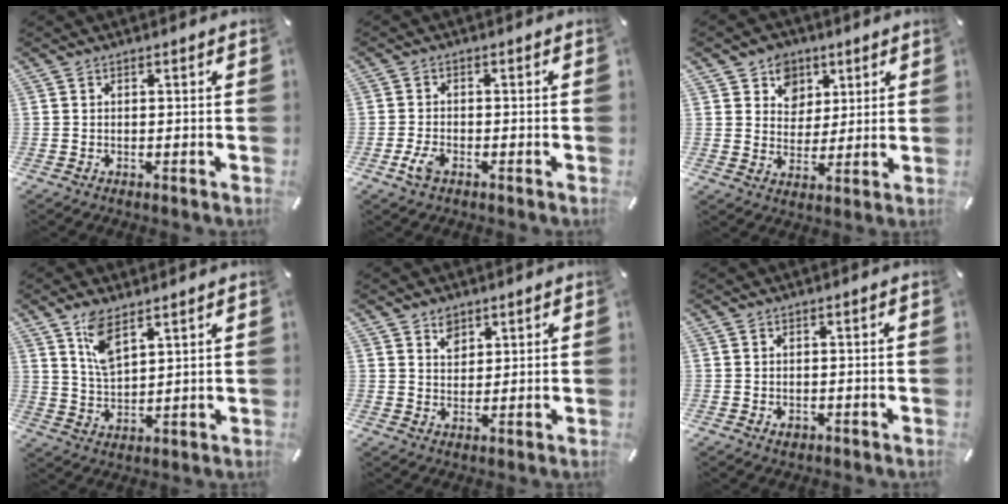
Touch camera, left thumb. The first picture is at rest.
{"total": 3.8, "force": [-1.8, 2.2, 2.5], "torque": [-0.061, 0.001, -0.035]}
{"total": 7.6, "force": [3.1, 6.9, 0.8], "torque": [-0.016, -0.018, 0.056]}
{"total": 7.8, "force": [5.3, 3.1, 4.9], "torque": [-0.116, -0.016, 0.094]}
{"total": 4.1, "force": [2.4, 3.2, 0.5], "torque": [0.006, -0.009, 0.043]}
{"total": 1.4, "force": [-0.5, 1.2, 0.7], "torque": [-0.012, 0.003, -0.009]}